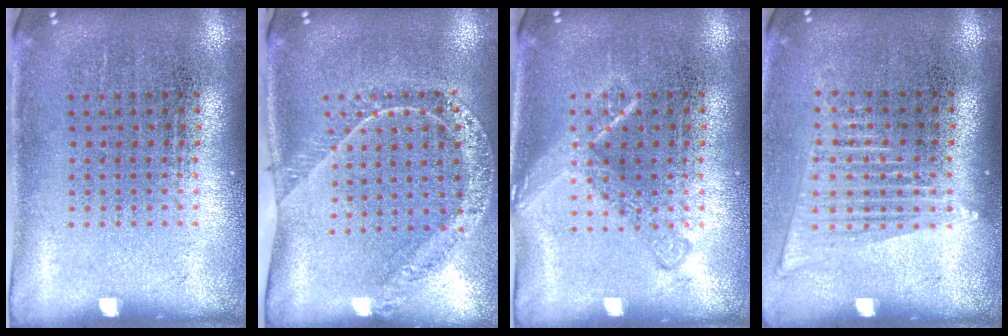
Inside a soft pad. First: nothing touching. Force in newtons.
{"total": 1.4, "press": 1.4, "slide": 0.0}
{"total": 2.4, "press": 2.4, "slide": 0.4}
{"total": 1.6, "press": 1.4, "slide": 0.7}